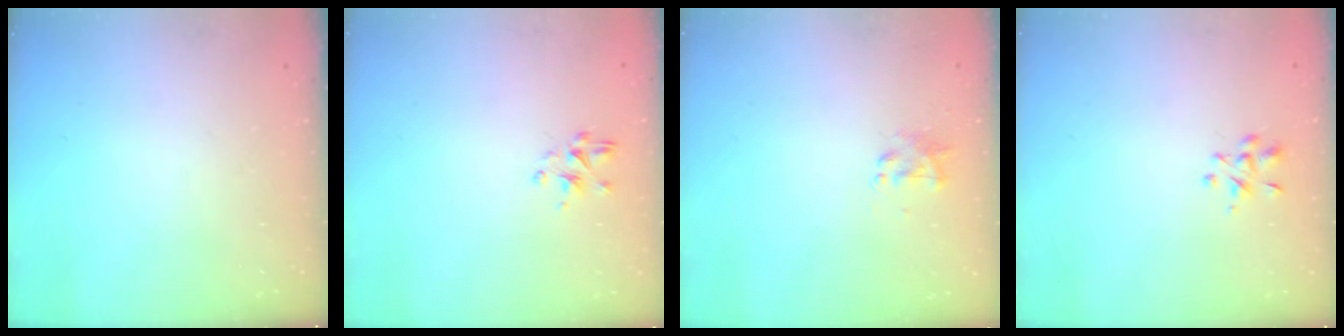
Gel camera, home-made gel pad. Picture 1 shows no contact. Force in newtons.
{"total": 2.8, "press": 2.7, "slide": 0.7}
{"total": 2.2, "press": 2.2, "slide": 0.4}
{"total": 2.9, "press": 2.7, "slide": 1.2}